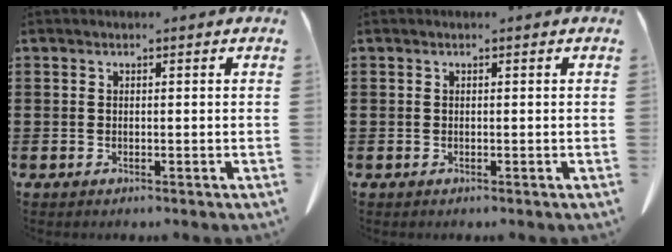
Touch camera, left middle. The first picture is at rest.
{"total": 0.0}